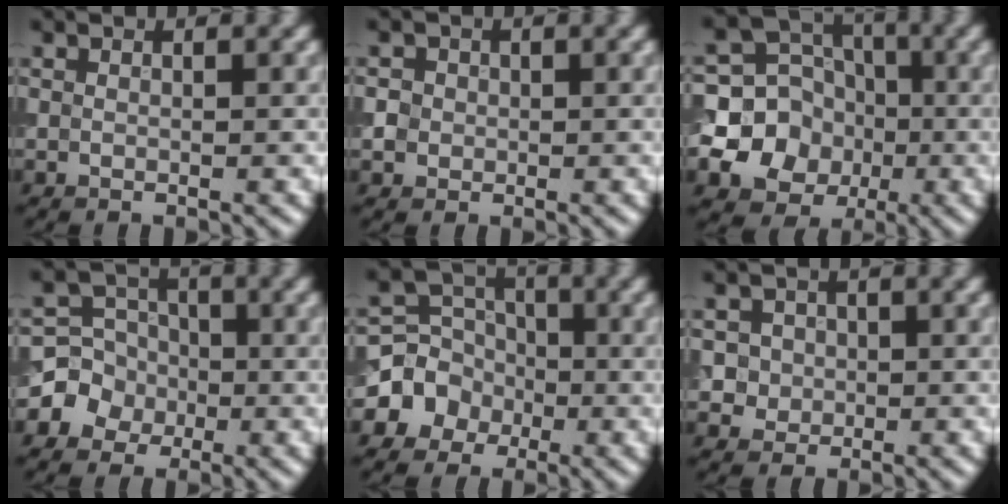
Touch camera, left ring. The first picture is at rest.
{"total": 1.8, "force": [0.2, 1.8, 0.5], "torque": [0.009, 0.005, 0.005]}
{"total": 9.5, "force": [-1.7, 8.8, 3.2], "torque": [-0.052, 0.008, -0.058]}
{"total": 3.7, "force": [-1.0, 3.5, 0.8], "torque": [0.009, 0.008, -0.032]}
{"total": 4.6, "force": [-1.4, 4.2, 1.3], "torque": [0.004, 0.010, -0.048]}
{"total": 3.0, "force": [0.4, 2.8, 1.0], "torque": [-0.001, 0.003, 0.005]}